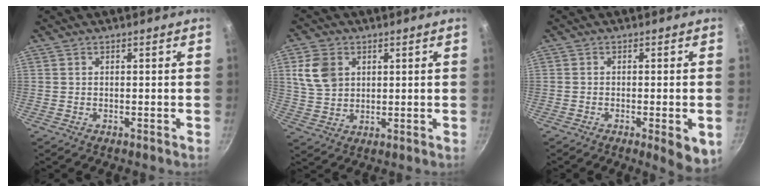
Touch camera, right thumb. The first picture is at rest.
{"total": 8.3, "force": [2.8, 6.3, 4.7], "torque": [-0.075, -0.006, 0.056]}
{"total": 6.1, "force": [-2.1, 1.5, 5.5], "torque": [-0.065, 0.000, -0.027]}